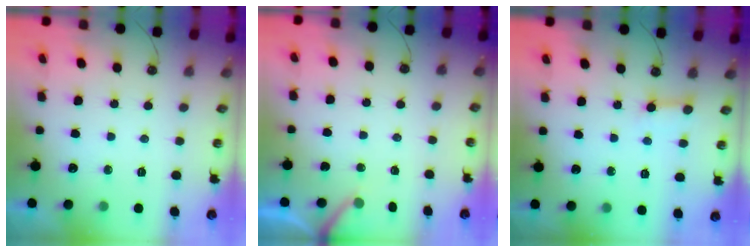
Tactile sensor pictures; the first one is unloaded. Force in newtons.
{"total": 2.5, "press": 2.5, "slide": 0.2}
{"total": 3.1, "press": 3.1, "slide": 0.5}